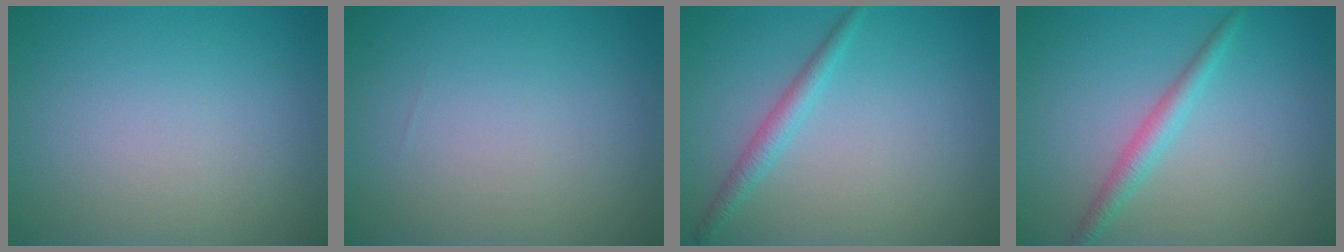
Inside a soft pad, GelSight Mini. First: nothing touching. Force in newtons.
{"total": 0.0}
{"total": 1.9, "press": 1.9, "slide": 0.1}
{"total": 1.5, "press": 1.5, "slide": 0.1}